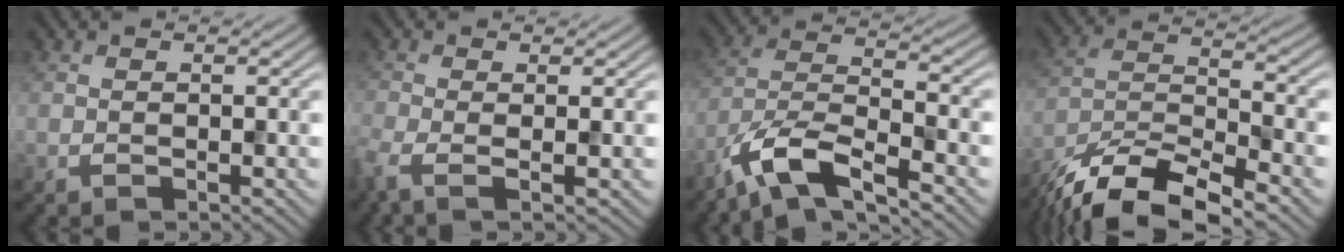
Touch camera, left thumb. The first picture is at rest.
{"total": 3.3, "force": [-1.5, 1.1, 2.7], "torque": [-0.065, -0.012, -0.029]}
{"total": 9.0, "force": [-6.6, 2.7, 5.5], "torque": [-0.104, -0.008, -0.133]}
{"total": 12.0, "force": [-9.9, 3.3, 5.8], "torque": [-0.113, -0.013, -0.186]}